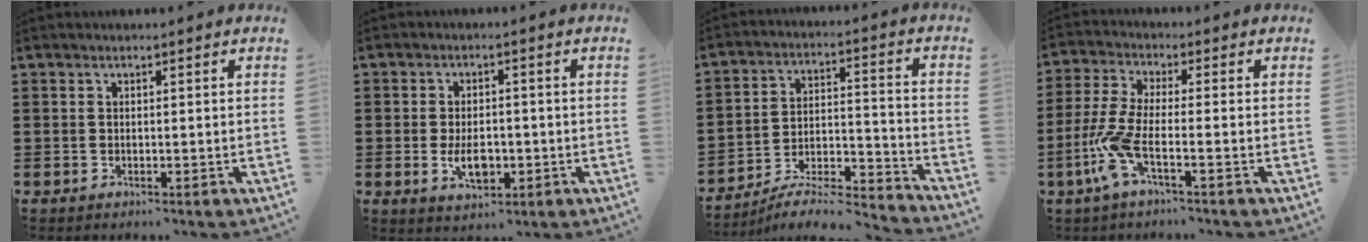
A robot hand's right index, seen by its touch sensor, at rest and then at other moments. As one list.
[{"total": 5.0, "force": [-1.1, 2.7, 4.1], "torque": [-0.064, -0.007, -0.022]}, {"total": 7.1, "force": [-6.4, 1.4, 2.7], "torque": [-0.043, 0.008, -0.123]}, {"total": 6.4, "force": [-2.8, 1.4, 5.6], "torque": [-0.157, -0.022, -0.063]}]